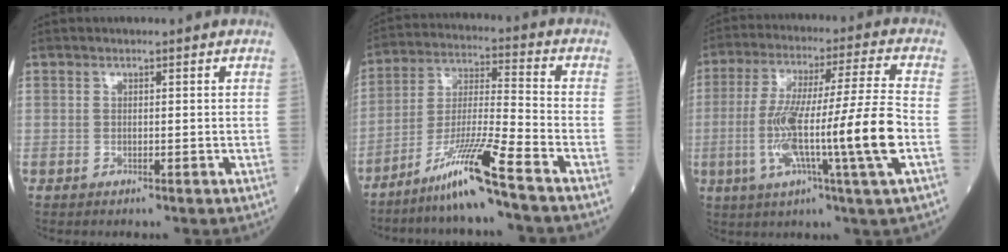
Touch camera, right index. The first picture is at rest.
{"total": 11.2, "force": [-8.0, -1.5, 7.8], "torque": [-0.153, -0.022, -0.149]}
{"total": 16.6, "force": [-3.5, -1.1, 16.2], "torque": [-0.301, -0.002, -0.064]}